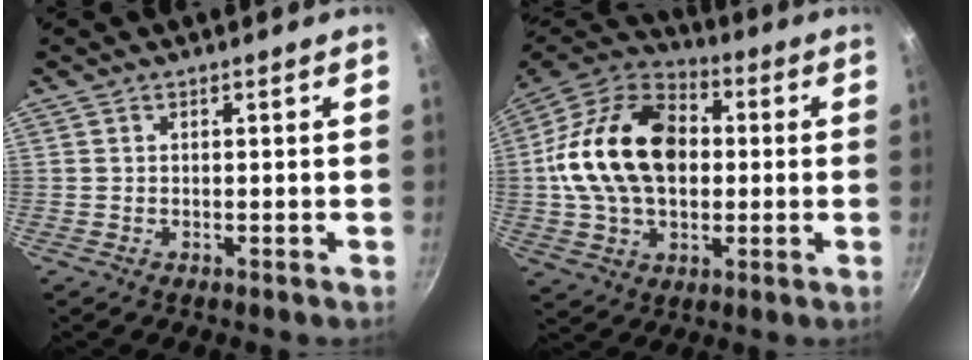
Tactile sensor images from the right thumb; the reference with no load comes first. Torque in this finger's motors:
{"motor_torque": [1.59, 3.22, 1.35, -1.42, 0.21]}